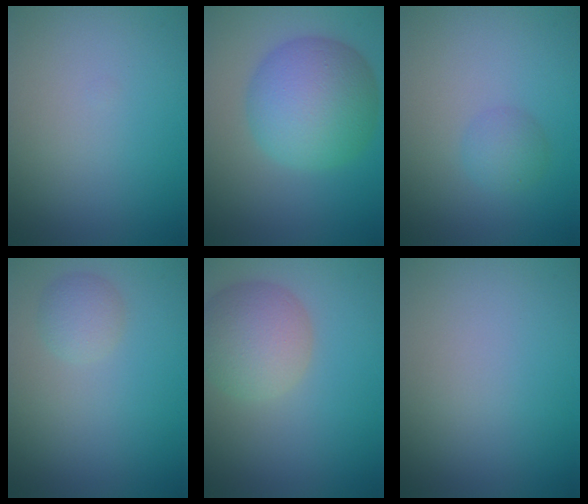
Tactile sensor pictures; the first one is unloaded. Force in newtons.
{"total": 8.7, "press": 8.7, "slide": 0.2}
{"total": 1.7, "press": 1.7, "slide": 0.1}
{"total": 1.8, "press": 1.8, "slide": 0.0}
{"total": 5.5, "press": 5.5, "slide": 0.5}
{"total": 0.0}